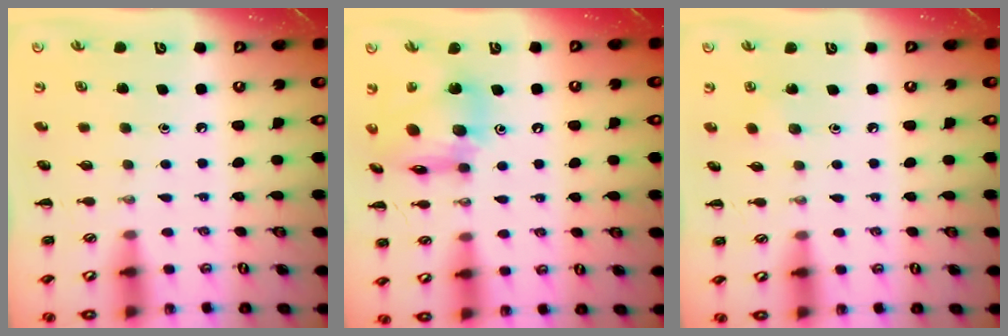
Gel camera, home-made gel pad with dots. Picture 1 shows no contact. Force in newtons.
{"total": 16.4, "press": 16.2, "slide": 2.3}
{"total": 2.8, "press": 2.7, "slide": 0.8}